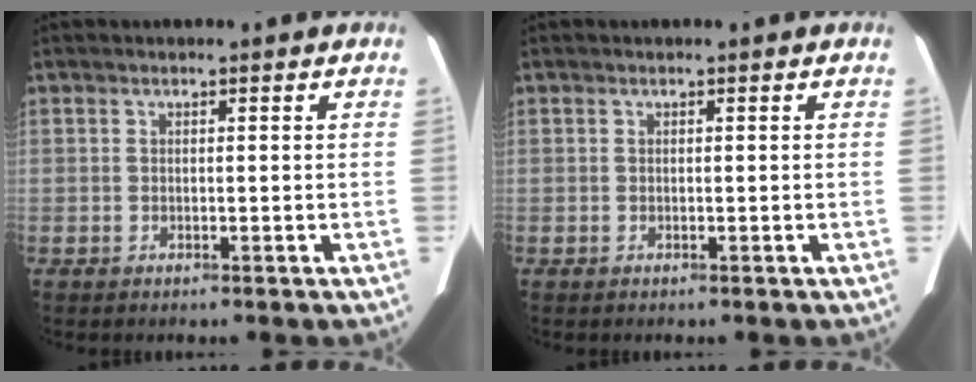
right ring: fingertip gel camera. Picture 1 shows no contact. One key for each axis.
{"total": 0.0}